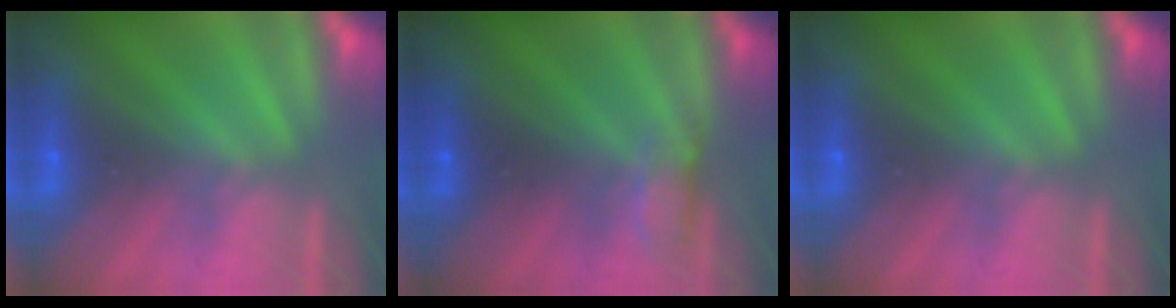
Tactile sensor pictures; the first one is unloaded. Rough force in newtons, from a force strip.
{"total": 2.4}
{"total": 0.0}